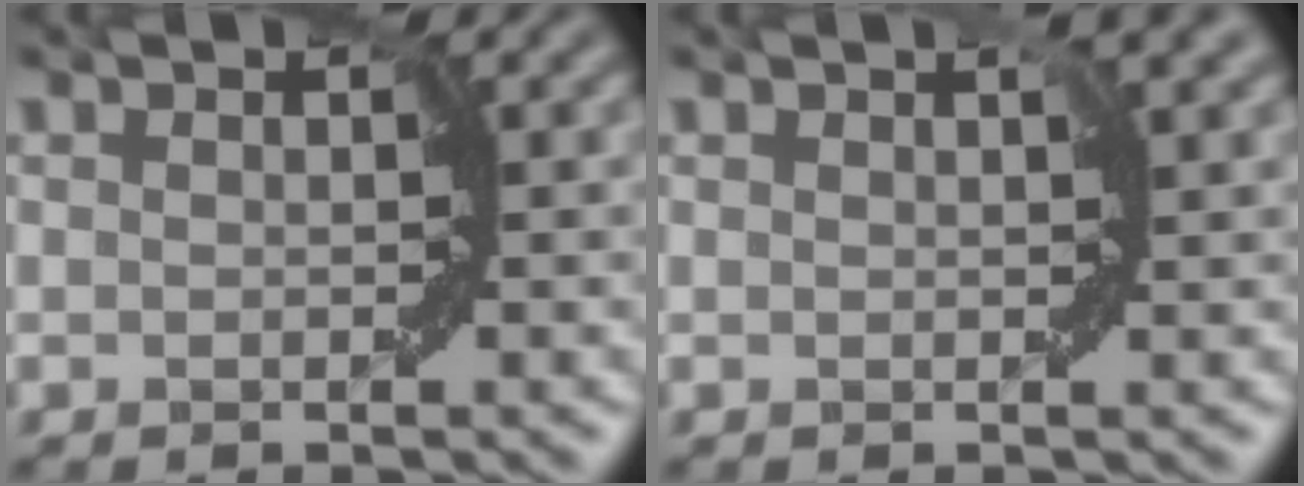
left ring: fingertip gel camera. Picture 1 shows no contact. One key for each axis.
{"total": 1.7, "fx": 0.8, "fy": 0.5, "fz": 1.4, "tx": -0.020, "ty": 0.005, "tz": 0.015}